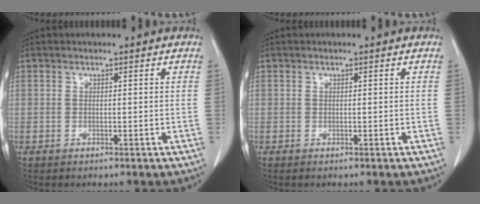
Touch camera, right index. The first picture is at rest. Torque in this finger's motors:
{"motor_torque": [0.04, -0.06, 0.04, 0.02]}